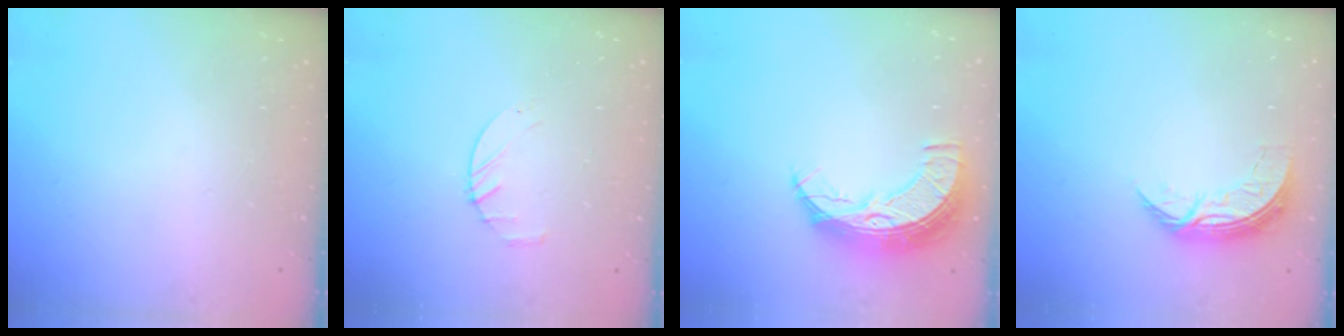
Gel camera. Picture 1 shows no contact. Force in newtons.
{"total": 2.4, "press": 2.3, "slide": 0.3}
{"total": 11.5, "press": 11.5, "slide": 0.9}
{"total": 7.8, "press": 7.8, "slide": 0.3}